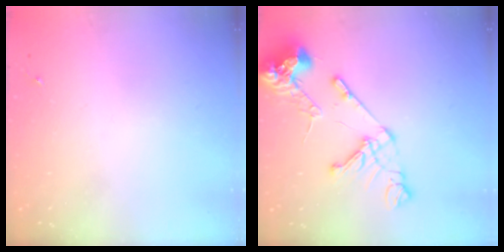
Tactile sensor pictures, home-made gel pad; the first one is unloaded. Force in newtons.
{"total": 14.1, "press": 14.0, "slide": 1.9}